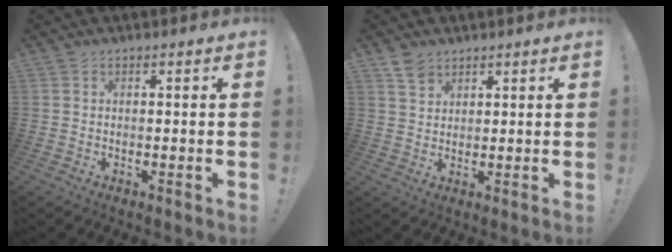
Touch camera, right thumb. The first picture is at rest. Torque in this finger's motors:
{"motor_torque": [0.04, 0.16, 0.15, -0.02, -0.04]}